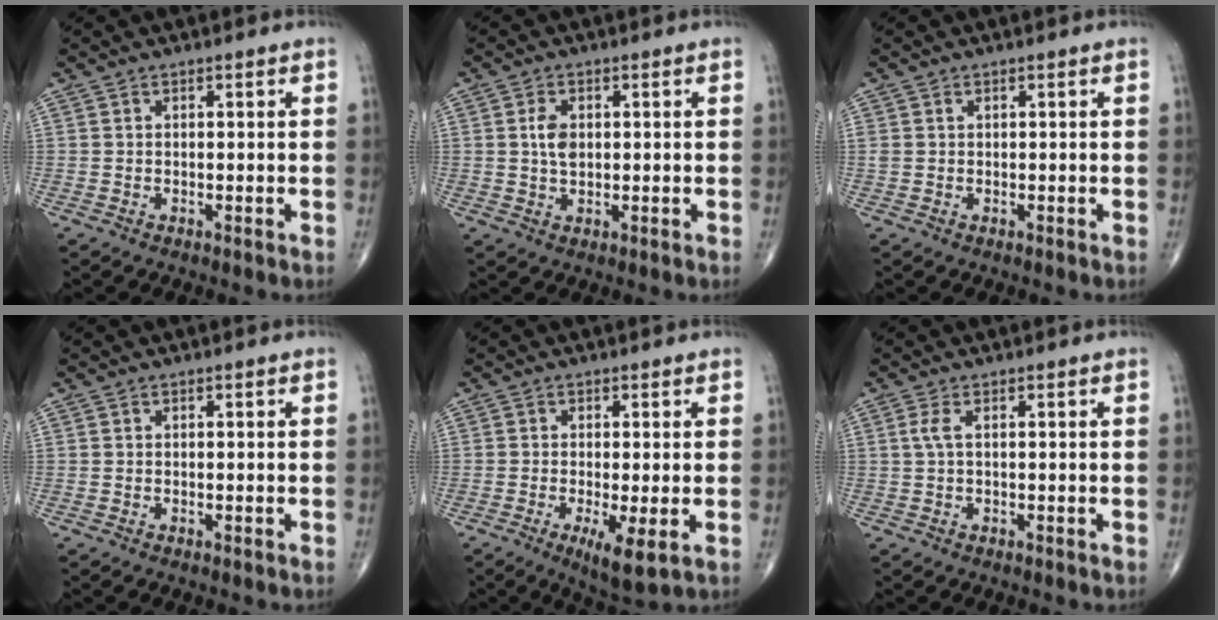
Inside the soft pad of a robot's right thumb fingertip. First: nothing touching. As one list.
[{"total": 2.7, "force": [0.4, 1.7, 2.0], "torque": [-0.032, -0.001, 0.006]}, {"total": 1.0, "force": [0.4, 0.7, 0.5], "torque": [-0.008, 0.004, 0.010]}, {"total": 0.0}, {"total": 6.2, "force": [-1.9, 1.4, 5.8], "torque": [-0.102, -0.019, -0.031]}, {"total": 1.7, "force": [0.2, 0.3, 1.6], "torque": [-0.050, 0.005, 0.007]}]